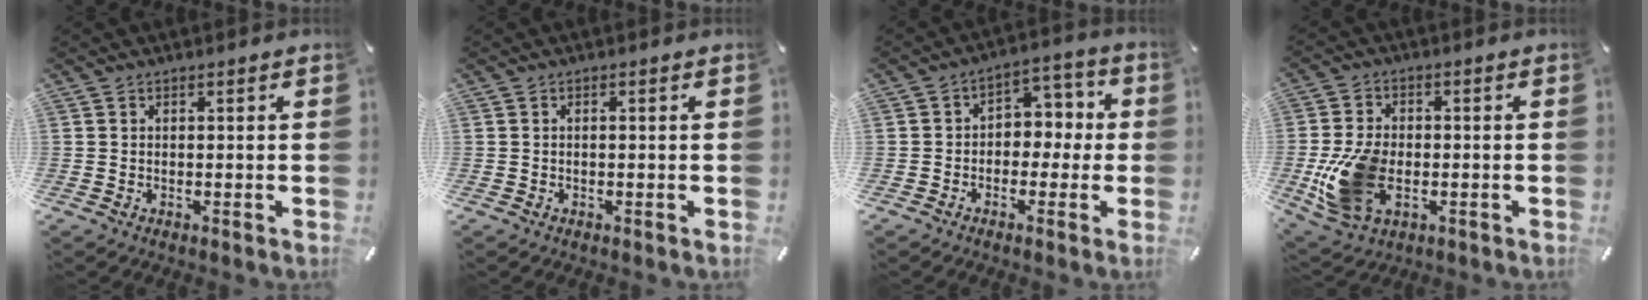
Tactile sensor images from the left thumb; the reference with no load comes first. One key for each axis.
{"total": 0.7, "fx": -0.2, "fy": 0.2, "fz": 0.7, "tx": -0.013, "ty": -0.002, "tz": -0.003}
{"total": 6.0, "fx": -1.4, "fy": 5.1, "fz": 3.0, "tx": -0.034, "ty": 0.012, "tz": -0.034}
{"total": 13.9, "fx": -3.2, "fy": 9.2, "fz": 9.9, "tx": -0.212, "ty": 0.004, "tz": -0.050}